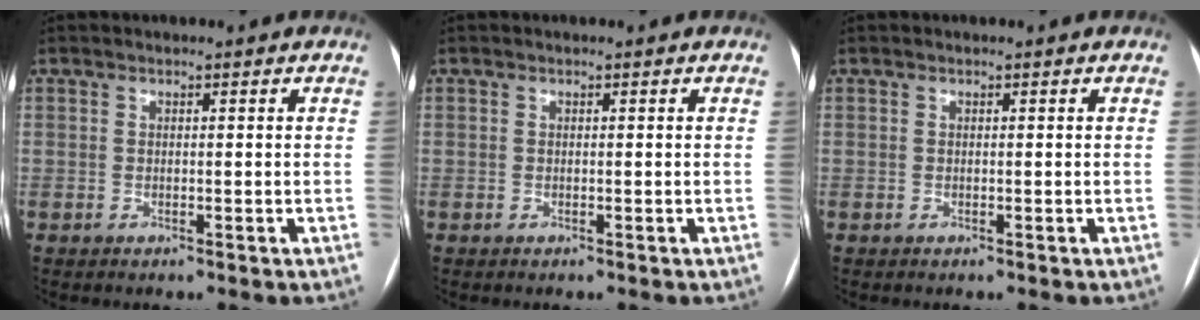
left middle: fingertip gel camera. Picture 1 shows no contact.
{"total": 0.0}
{"total": 0.0}